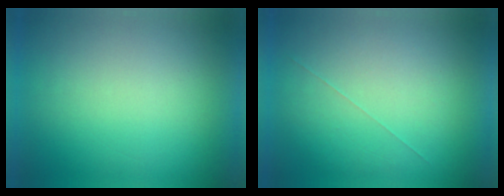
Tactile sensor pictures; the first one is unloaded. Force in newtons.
{"total": 1.0}